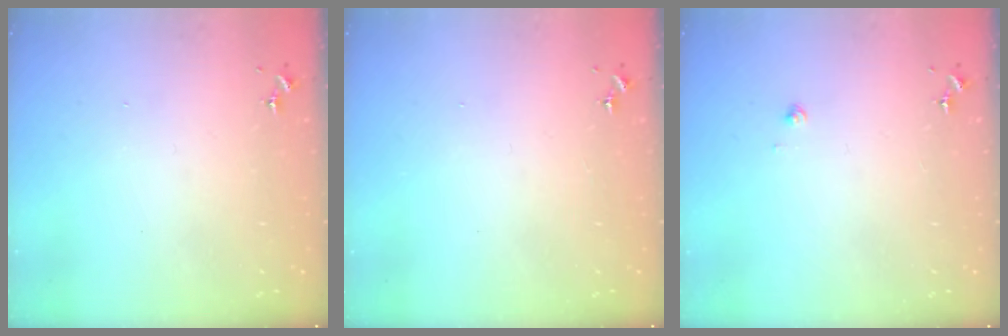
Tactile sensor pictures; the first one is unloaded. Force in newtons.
{"total": 0.0}
{"total": 1.9, "press": 1.9, "slide": 0.1}